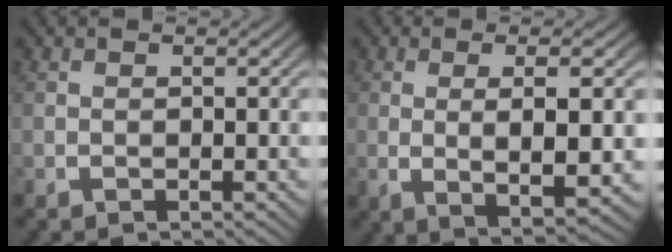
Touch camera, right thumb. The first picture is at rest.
{"total": 6.0, "force": [-0.1, 2.1, 5.6], "torque": [-0.117, -0.019, 0.013]}